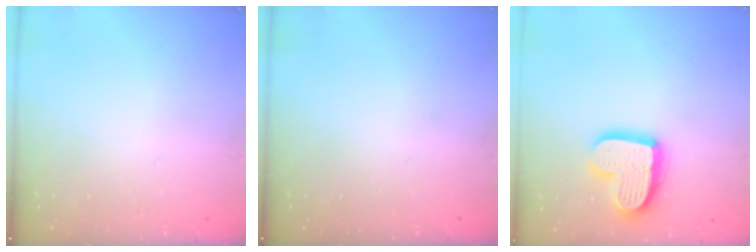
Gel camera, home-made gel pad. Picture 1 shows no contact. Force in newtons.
{"total": 0.0}
{"total": 16.2, "press": 16.2, "slide": 1.1}